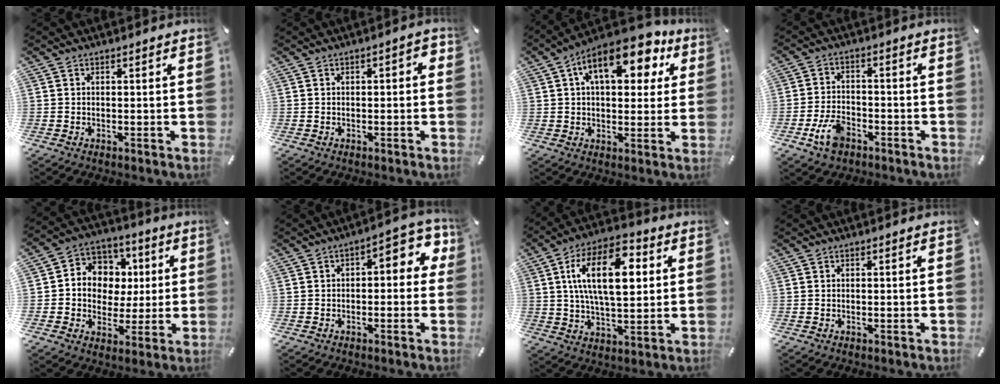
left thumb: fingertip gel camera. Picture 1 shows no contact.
{"total": 2.1, "force": [-0.9, 1.0, 1.6], "torque": [-0.026, 0.008, -0.017]}
{"total": 14.8, "force": [6.7, 7.9, 10.6], "torque": [-0.153, -0.018, 0.109]}
{"total": 7.5, "force": [-3.8, 4.6, 4.5], "torque": [-0.106, 0.010, -0.073]}
{"total": 9.8, "force": [0.0, 9.5, 2.4], "torque": [-0.047, 0.006, 0.006]}
{"total": 7.1, "force": [0.7, 3.6, 6.1], "torque": [-0.077, -0.010, 0.003]}
{"total": 17.3, "force": [4.6, 9.0, 14.0], "torque": [-0.247, 0.003, 0.072]}
{"total": 0.0}